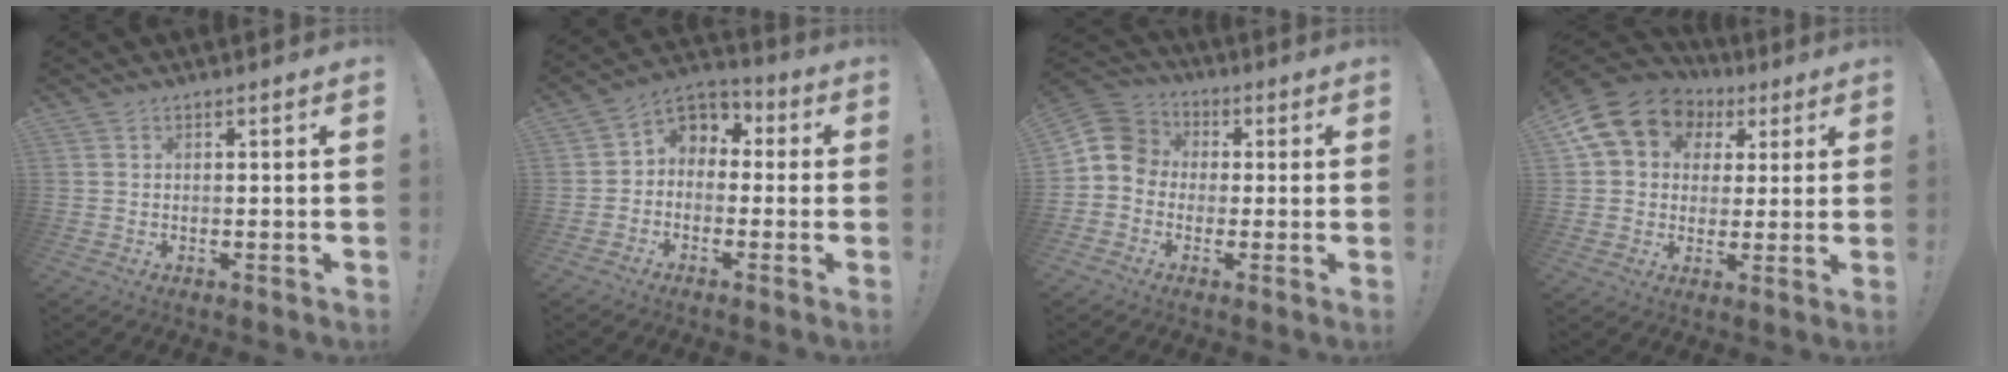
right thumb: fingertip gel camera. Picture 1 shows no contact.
{"total": 5.5, "force": [-0.7, 5.0, 2.2], "torque": [-0.044, 0.010, -0.005]}
{"total": 8.6, "force": [-0.5, 8.0, 3.2], "torque": [-0.046, 0.021, -0.002]}
{"total": 15.2, "force": [6.1, 12.1, 6.9], "torque": [-0.108, -0.019, 0.126]}